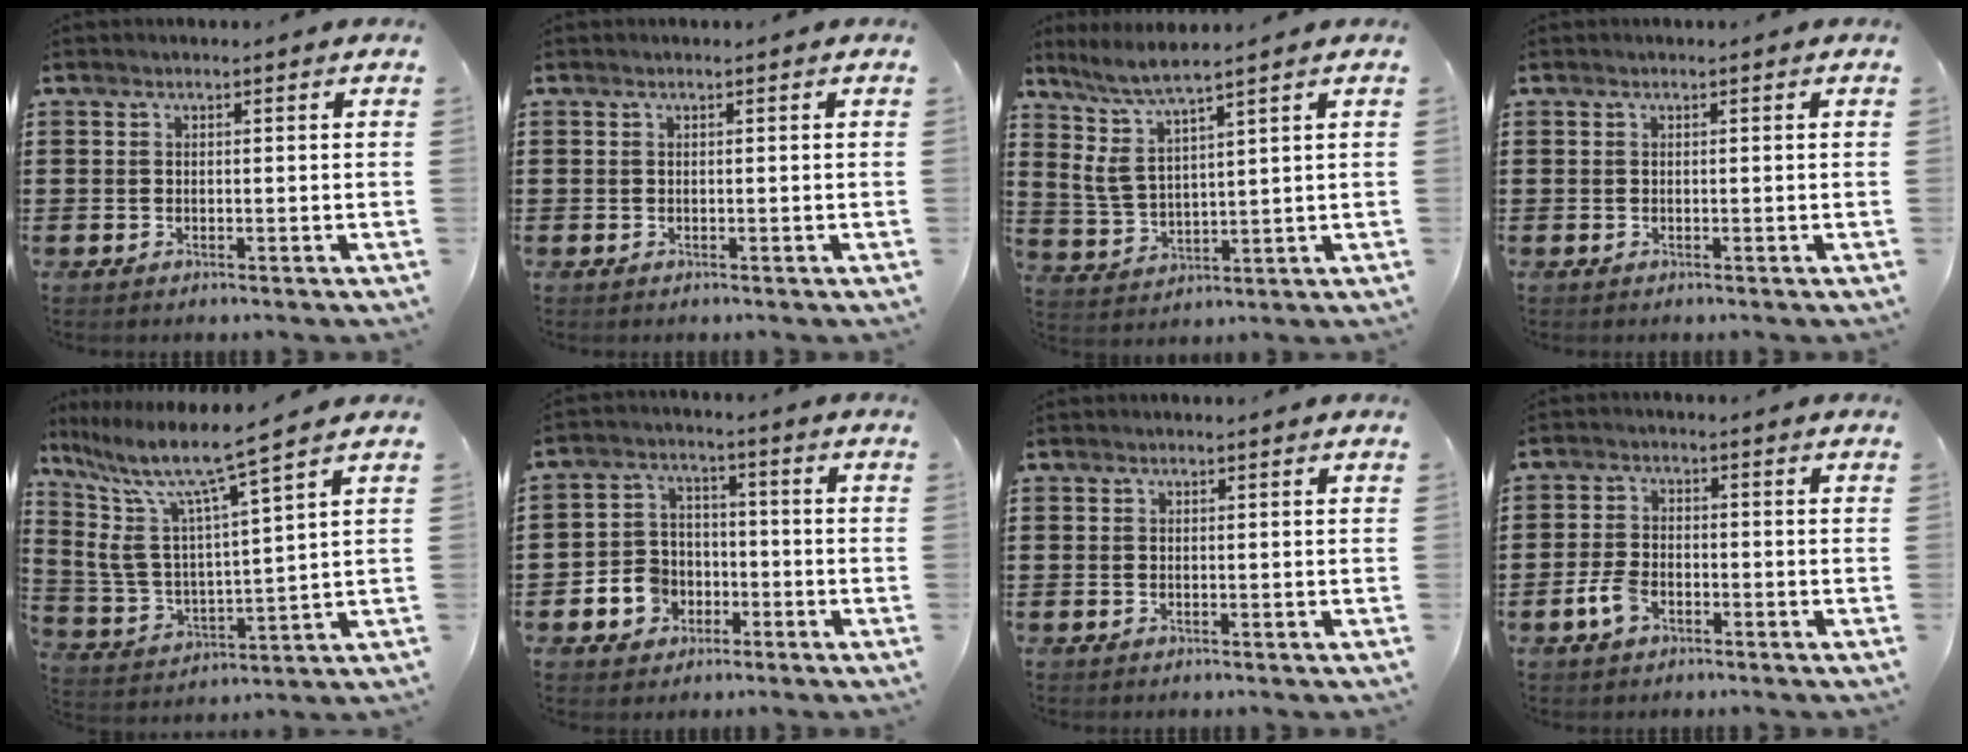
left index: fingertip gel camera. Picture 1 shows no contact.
{"total": 0.0}
{"total": 6.6, "force": [4.5, 1.3, 4.6], "torque": [-0.112, -0.016, 0.078]}
{"total": 0.0}
{"total": 9.8, "force": [7.1, 1.4, 6.6], "torque": [-0.160, -0.048, 0.114]}
{"total": 5.9, "force": [-2.5, 5.1, 1.4], "torque": [-0.051, 0.014, -0.049]}
{"total": 0.0}
{"total": 4.2, "force": [-2.1, 2.3, 2.9], "torque": [-0.069, 0.001, -0.042]}